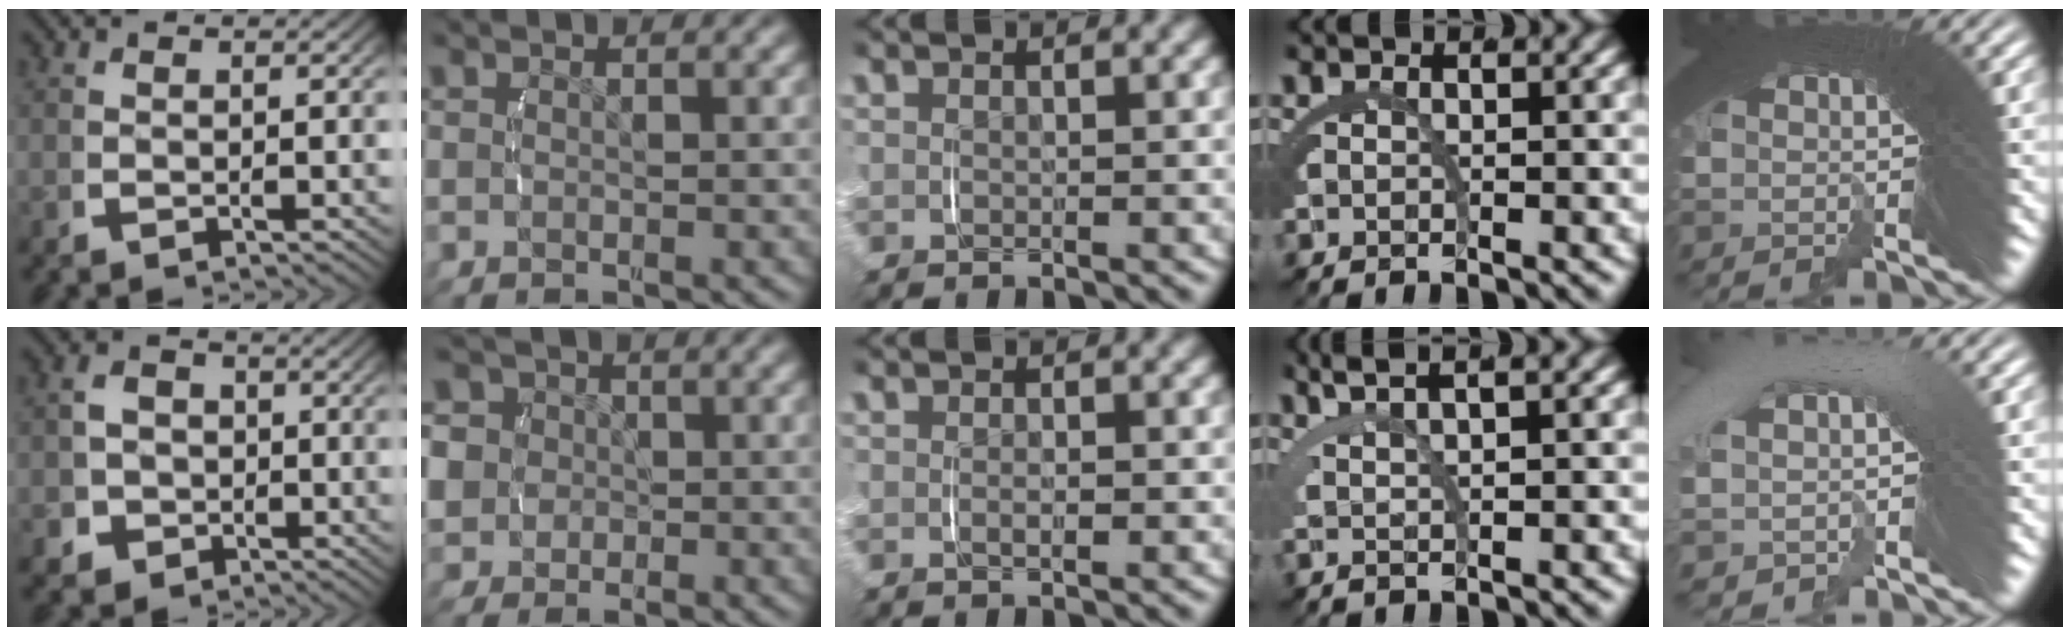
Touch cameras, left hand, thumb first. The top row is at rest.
{"thumb": {"total": 6.3, "force": [-1.6, 5.5, 2.6], "torque": [-0.054, -0.024, -0.021]}, "index": {"total": 8.6, "force": [0.4, 7.7, 3.7], "torque": [-0.093, -0.020, 0.001]}, "middle": {"total": 1.0, "force": [-0.3, 0.6, 0.7], "torque": [-0.017, -0.002, -0.004]}, "ring": {"total": 4.4, "force": [3.3, 1.0, 2.8], "torque": [-0.034, 0.027, 0.050]}, "little": {"total": 2.3, "force": [0.4, 1.2, 2.0], "torque": [-0.038, 0.025, 0.010]}}